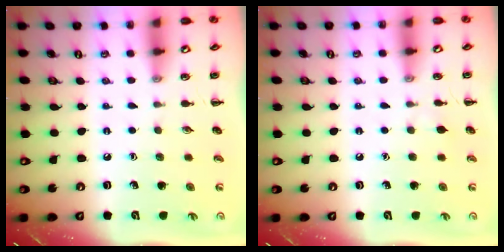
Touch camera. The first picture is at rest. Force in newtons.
{"total": 2.8, "press": 2.6, "slide": 0.8}